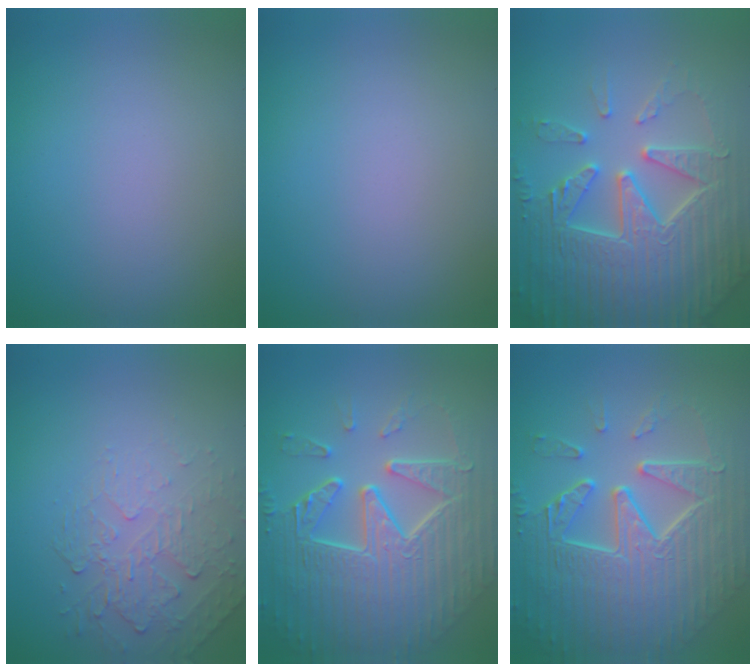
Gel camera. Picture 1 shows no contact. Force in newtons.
{"total": 0.0}
{"total": 7.7, "press": 7.6, "slide": 1.5}
{"total": 2.2, "press": 1.4, "slide": 1.7}
{"total": 10.0, "press": 6.8, "slide": 7.3}
{"total": 9.8, "press": 6.7, "slide": 7.2}